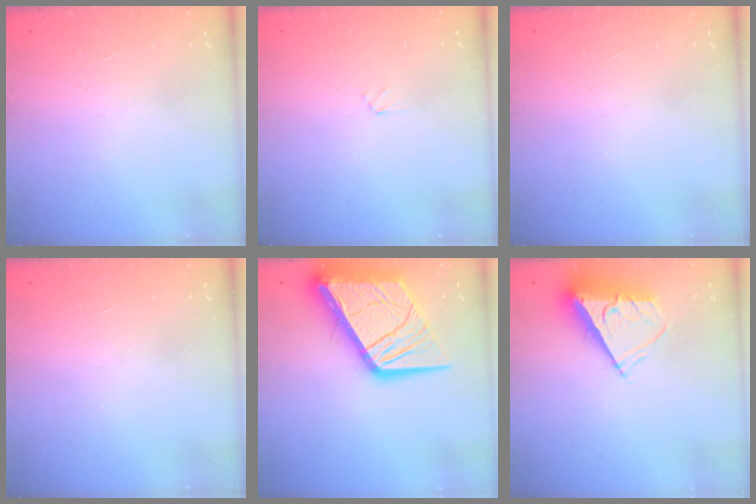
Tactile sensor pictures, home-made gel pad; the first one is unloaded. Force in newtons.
{"total": 1.9, "press": 1.9, "slide": 0.2}
{"total": 0.0}
{"total": 0.0}
{"total": 20.5, "press": 20.3, "slide": 2.5}
{"total": 8.6, "press": 8.6, "slide": 0.6}